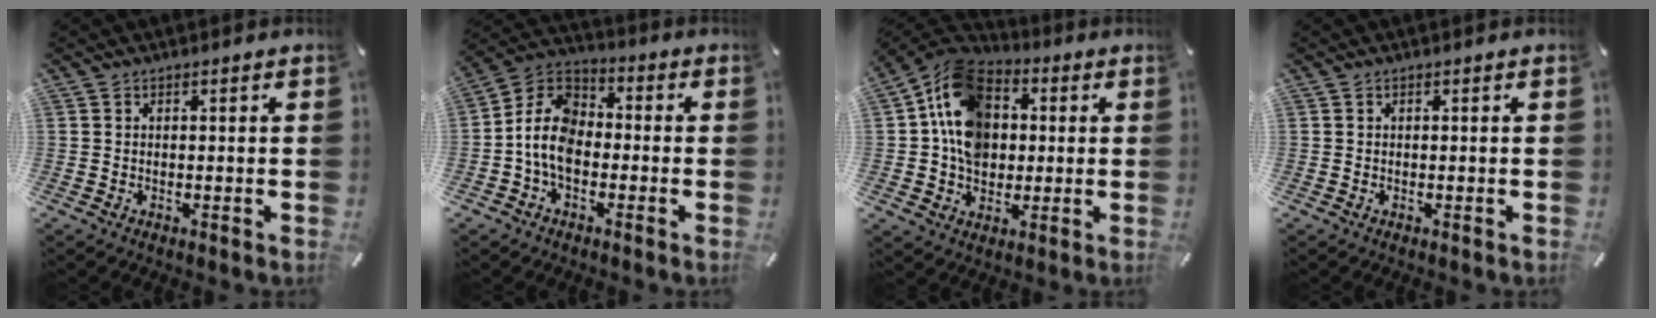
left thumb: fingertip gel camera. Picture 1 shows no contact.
{"total": 9.9, "force": [-3.3, 6.9, 6.3], "torque": [-0.157, 0.007, -0.071]}
{"total": 14.4, "force": [1.1, 11.8, 8.1], "torque": [-0.171, 0.009, 0.017]}
{"total": 0.0}